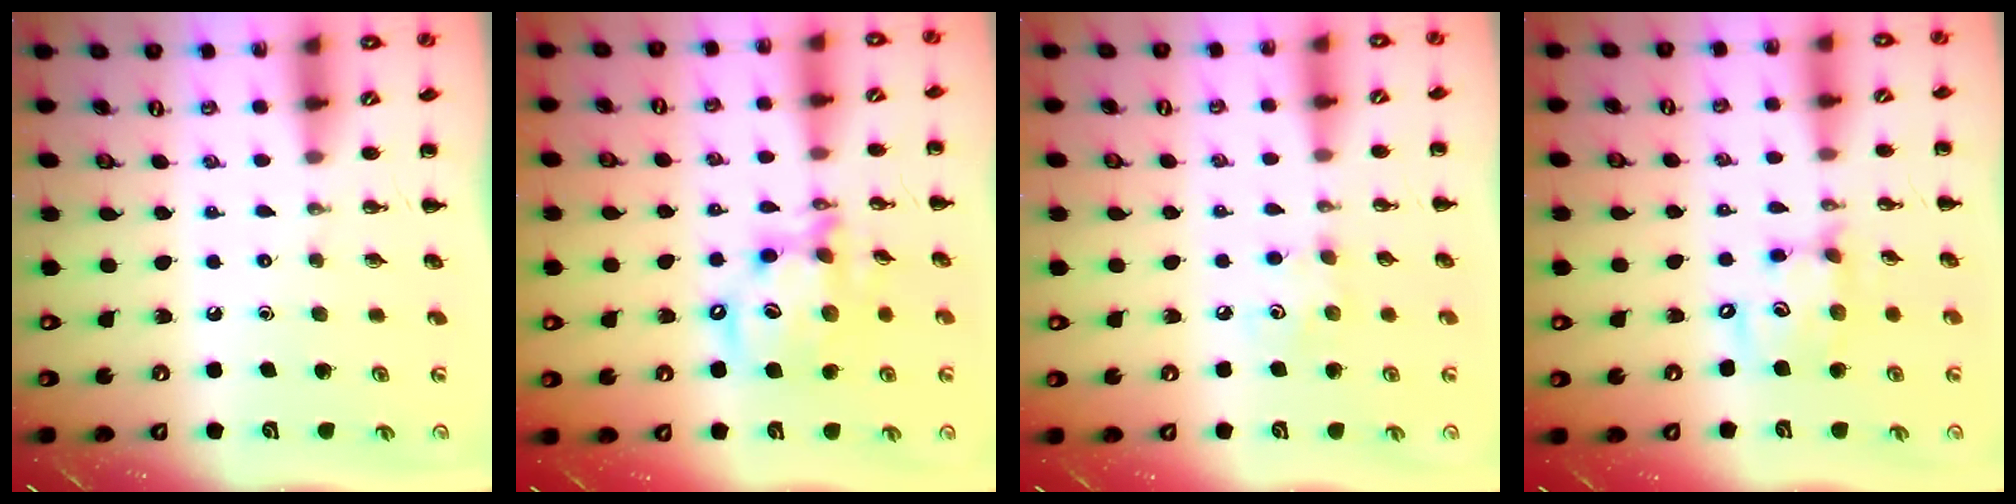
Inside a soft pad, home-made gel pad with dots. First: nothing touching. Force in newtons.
{"total": 14.1, "press": 13.6, "slide": 3.6}
{"total": 4.3, "press": 4.2, "slide": 0.9}
{"total": 12.9, "press": 12.6, "slide": 2.8}